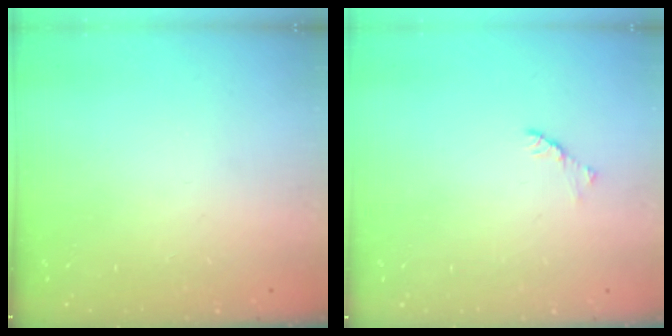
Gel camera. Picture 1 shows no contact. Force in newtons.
{"total": 1.7, "press": 1.6, "slide": 0.4}